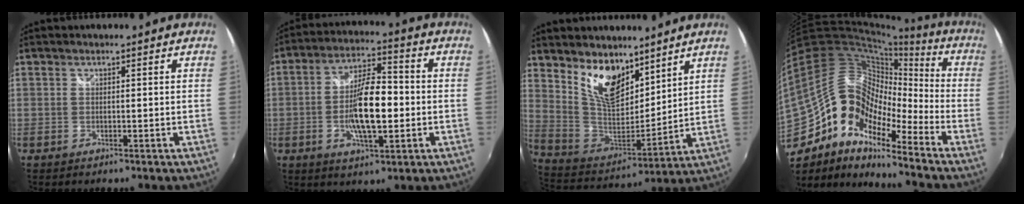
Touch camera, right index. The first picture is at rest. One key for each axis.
{"total": 12.0, "fx": -1.9, "fy": 4.0, "fz": 11.2, "tx": -0.210, "ty": 0.006, "tz": -0.031}
{"total": 14.5, "fx": 9.4, "fy": 7.3, "fz": 8.2, "tx": -0.156, "ty": -0.004, "tz": 0.189}
{"total": 21.4, "fx": -12.9, "fy": 11.1, "fz": 13.1, "tx": -0.246, "ty": -0.015, "tz": -0.260}